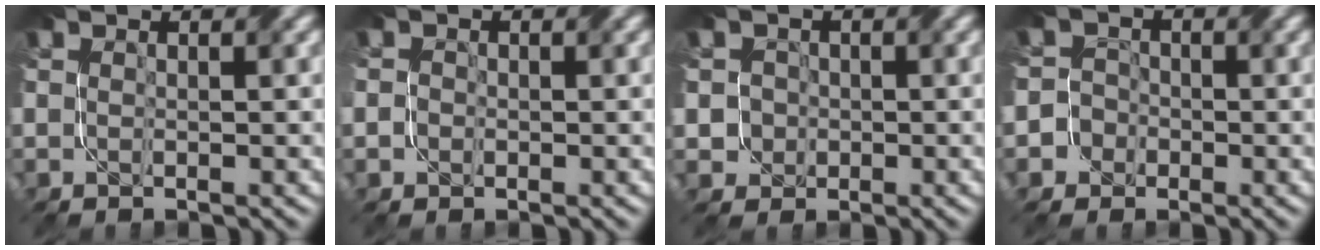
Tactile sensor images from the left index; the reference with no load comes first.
{"total": 1.1, "force": [-0.3, 1.0, 0.5], "torque": [-0.001, 0.004, -0.015]}
{"total": 2.6, "force": [-0.4, 2.4, 0.7], "torque": [-0.005, 0.013, -0.010]}
{"total": 3.9, "force": [-2.2, 3.2, 0.2], "torque": [0.019, 0.009, -0.060]}